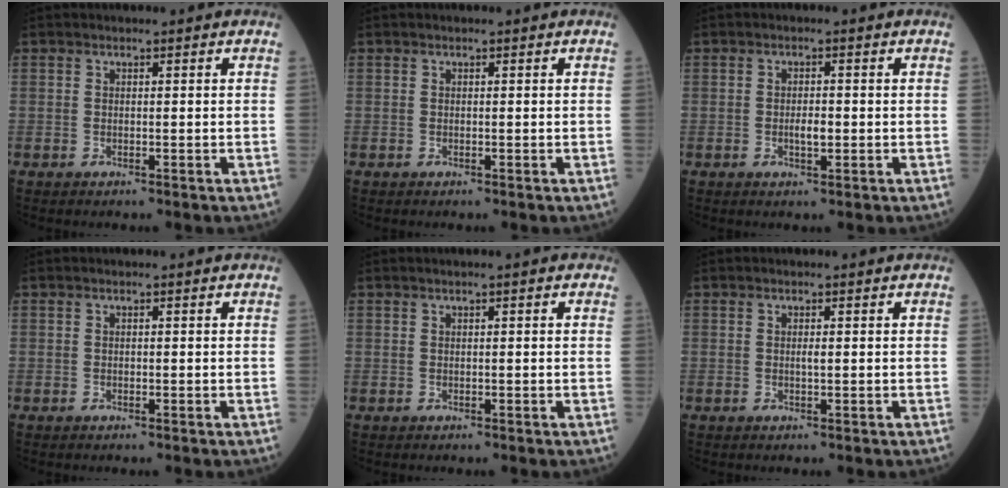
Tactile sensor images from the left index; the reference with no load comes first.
{"total": 0.0}
{"total": 2.0, "force": [-0.4, 0.7, 1.9], "torque": [-0.035, 0.001, -0.005]}
{"total": 0.0}
{"total": 1.3, "force": [0.7, 0.2, 1.2], "torque": [-0.021, 0.008, 0.006]}
{"total": 0.7, "force": [0.1, 0.1, 0.7], "torque": [-0.016, -0.001, 0.001]}